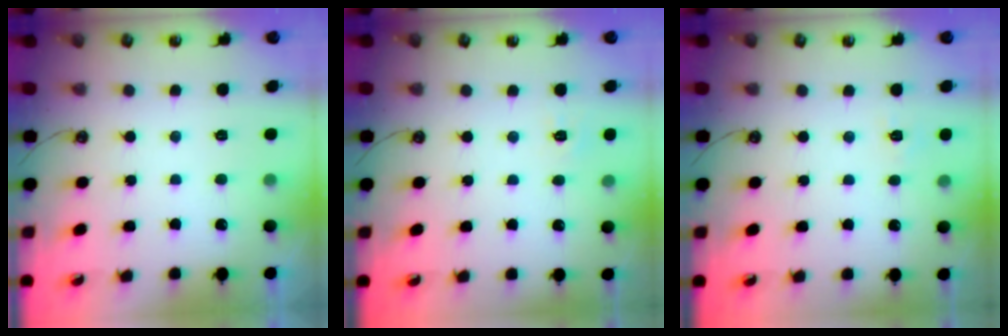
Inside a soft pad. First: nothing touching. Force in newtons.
{"total": 5.0, "press": 5.0, "slide": 0.6}
{"total": 5.1, "press": 5.1, "slide": 0.6}